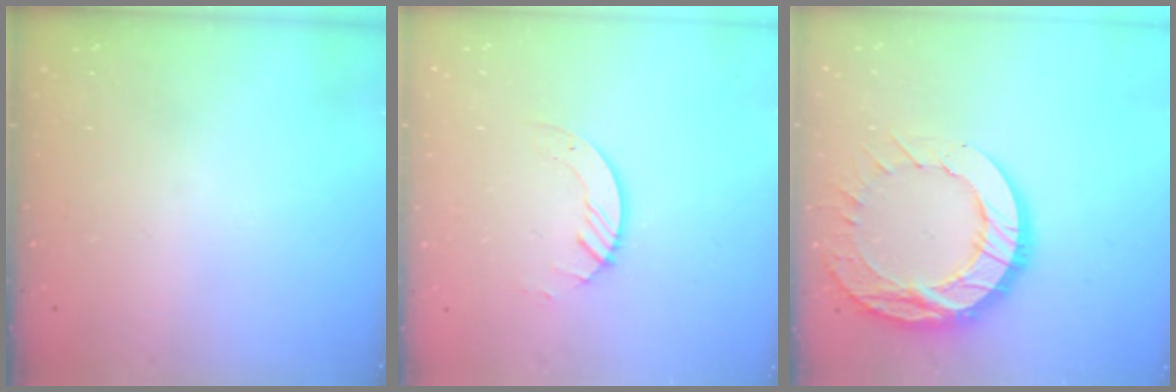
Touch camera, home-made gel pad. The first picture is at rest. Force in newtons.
{"total": 2.8, "press": 2.8, "slide": 0.3}
{"total": 16.0, "press": 15.9, "slide": 1.3}